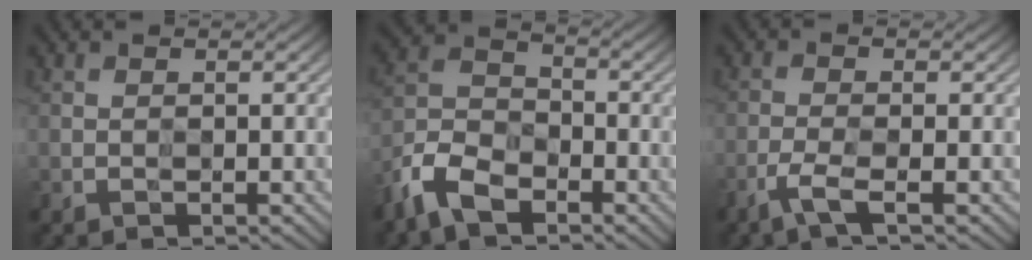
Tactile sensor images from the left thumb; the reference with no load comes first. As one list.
[{"total": 8.3, "force": [-6.1, 4.1, 3.8], "torque": [-0.079, -0.007, -0.134]}, {"total": 3.2, "force": [-2.6, 0.0, 1.8], "torque": [-0.043, 0.000, -0.057]}]